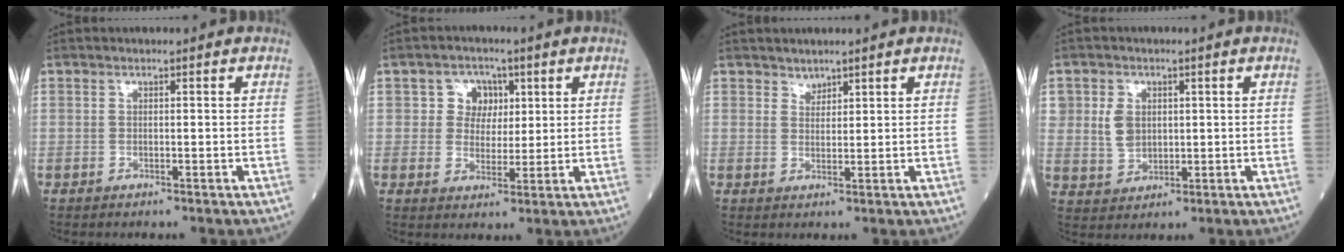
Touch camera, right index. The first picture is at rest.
{"total": 4.7, "force": [1.5, 4.2, 1.6], "torque": [-0.020, 0.013, 0.026]}
{"total": 1.6, "force": [1.4, 0.7, 0.1], "torque": [0.002, -0.003, 0.024]}
{"total": 4.7, "force": [1.1, 3.8, 2.6], "torque": [-0.050, 0.006, 0.030]}